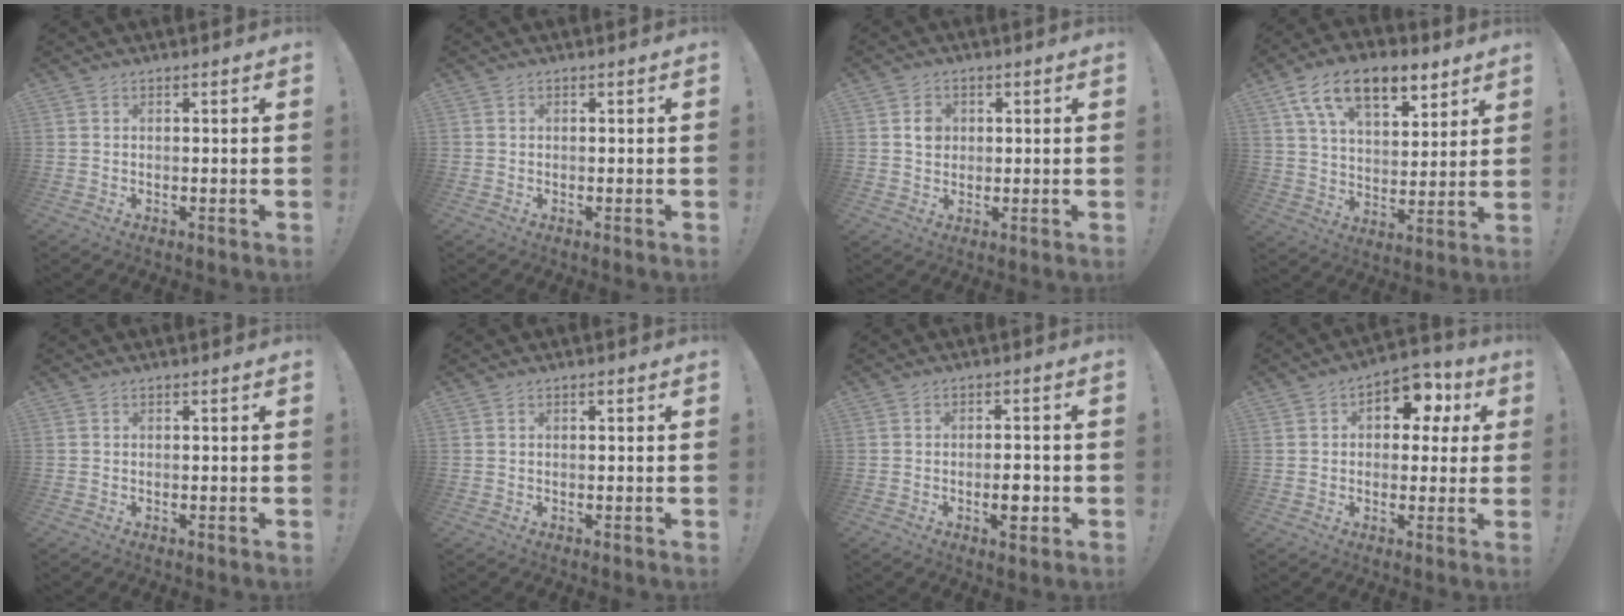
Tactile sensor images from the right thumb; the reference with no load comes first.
{"total": 0.5, "force": [-0.1, 0.5, 0.0], "torque": [-0.003, 0.006, -0.002]}
{"total": 4.0, "force": [0.7, 3.6, 1.8], "torque": [-0.006, -0.006, 0.007]}
{"total": 15.9, "force": [9.6, 8.2, 9.7], "torque": [-0.165, -0.044, 0.174]}
{"total": 0.0}
{"total": 0.0}
{"total": 5.0, "force": [-1.6, 2.1, 4.3], "torque": [-0.049, 0.005, -0.026]}
{"total": 9.2, "force": [4.1, 6.5, 5.1], "torque": [-0.050, -0.022, 0.074]}